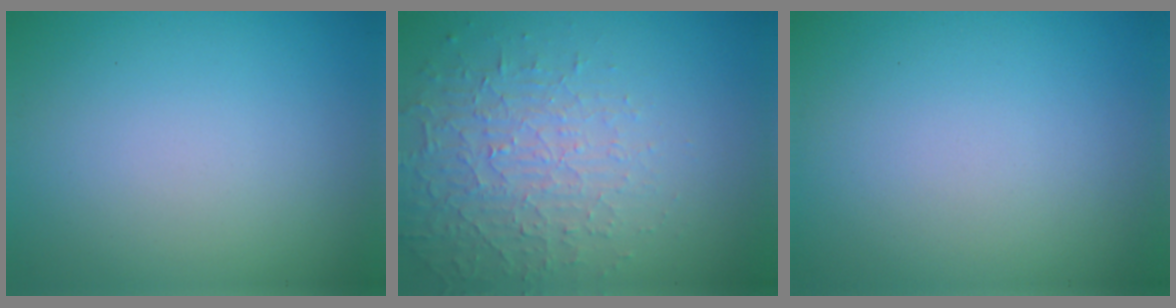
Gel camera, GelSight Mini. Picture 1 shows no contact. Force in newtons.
{"total": 4.7, "press": 3.2, "slide": 3.4}
{"total": 0.0}